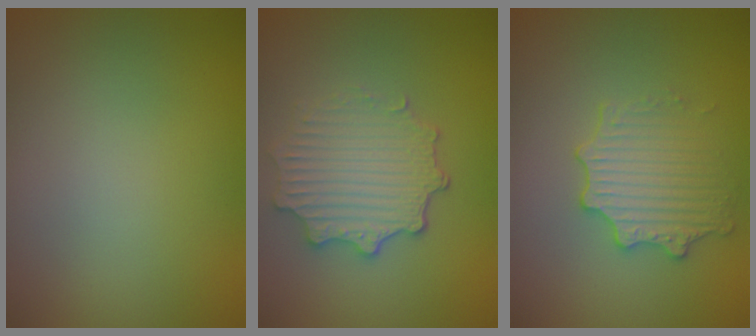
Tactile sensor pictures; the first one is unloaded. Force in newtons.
{"total": 4.4, "press": 3.6, "slide": 2.5}
{"total": 2.9, "press": 2.8, "slide": 0.5}